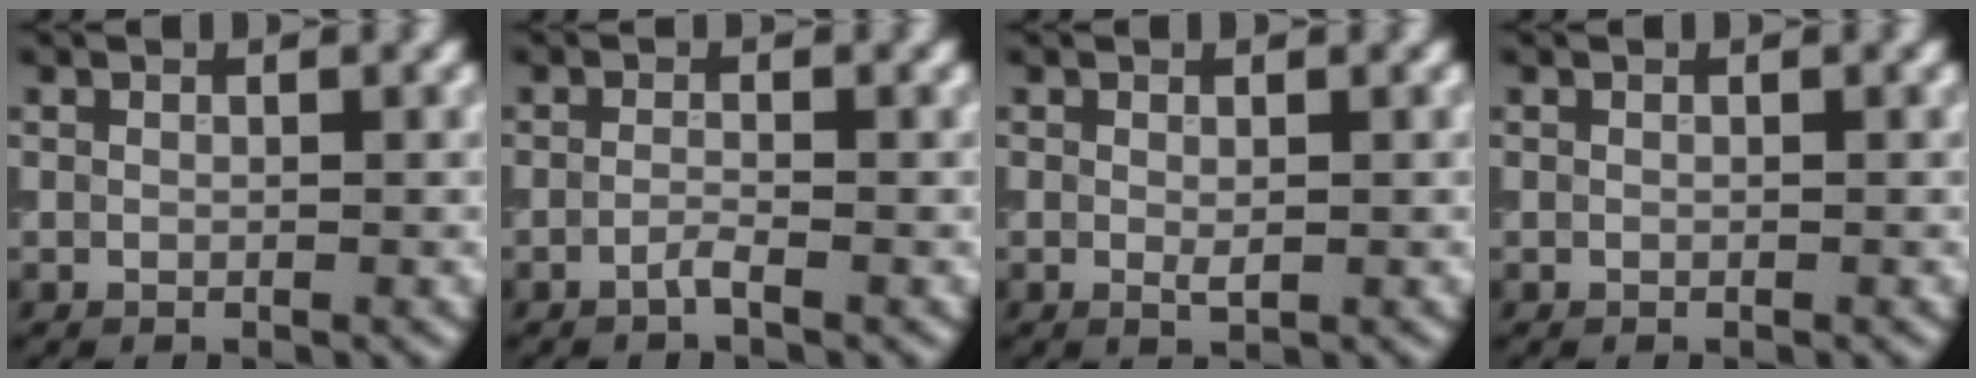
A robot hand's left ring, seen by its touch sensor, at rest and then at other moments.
{"total": 0.9, "force": [-0.6, 0.1, 0.7], "torque": [-0.016, 0.001, -0.015]}
{"total": 0.8, "force": [0.1, 0.2, 0.7], "torque": [-0.013, -0.003, 0.001]}
{"total": 0.0}